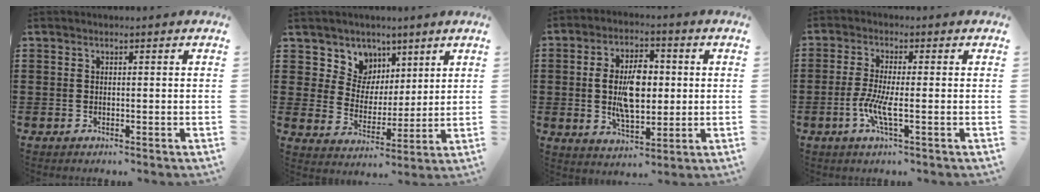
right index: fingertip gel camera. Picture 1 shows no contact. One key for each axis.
{"total": 6.7, "fx": 3.6, "fy": 5.6, "fz": -0.1, "tx": -0.047, "ty": -0.023, "tz": 0.067}
{"total": 8.9, "fx": 0.3, "fy": 4.9, "fz": 7.4, "tx": -0.147, "ty": 0.008, "tz": 0.000}
{"total": 5.3, "fx": -1.5, "fy": 1.0, "fz": 5.0, "tx": -0.113, "ty": -0.011, "tz": -0.035}